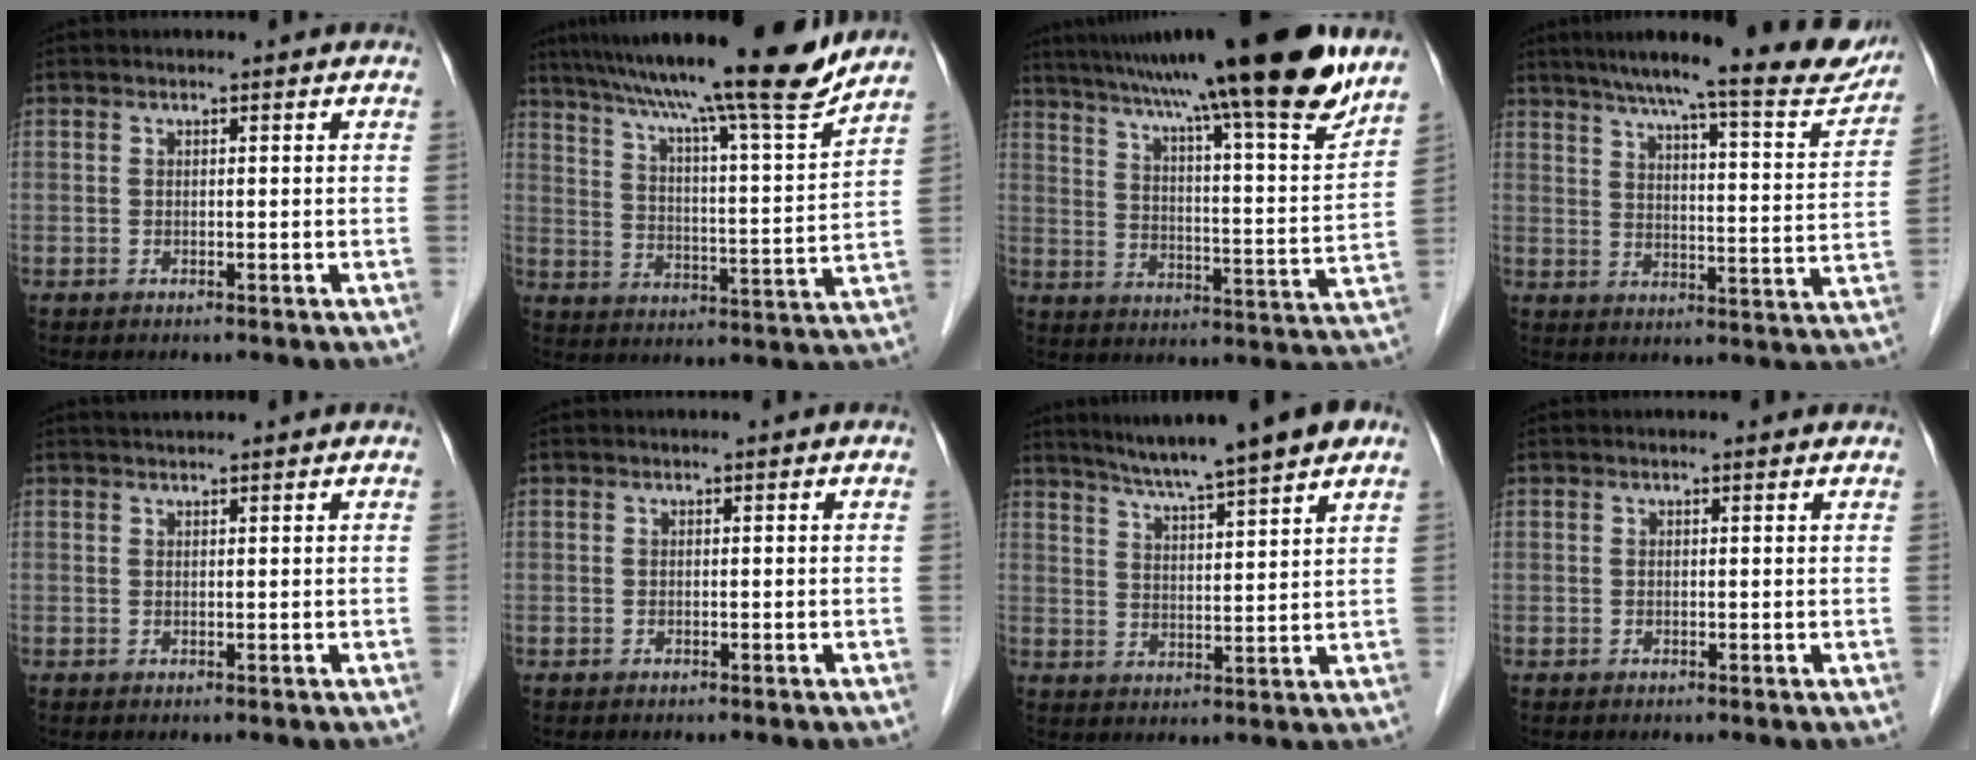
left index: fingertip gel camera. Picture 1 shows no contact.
{"total": 20.7, "force": [17.5, -0.6, 11.2], "torque": [-0.179, -0.011, 0.257]}
{"total": 24.8, "force": [19.8, 0.7, 14.9], "torque": [-0.238, -0.015, 0.287]}
{"total": 20.5, "force": [17.8, 2.1, 10.1], "torque": [-0.143, -0.024, 0.224]}
{"total": 2.4, "force": [2.3, 0.0, 0.8], "torque": [-0.009, 0.025, 0.040]}
{"total": 0.0}
{"total": 12.0, "force": [9.8, -0.4, 7.0], "torque": [-0.114, 0.018, 0.140]}
{"total": 0.9, "force": [0.9, 0.2, 0.2], "torque": [-0.014, 0.002, 0.008]}